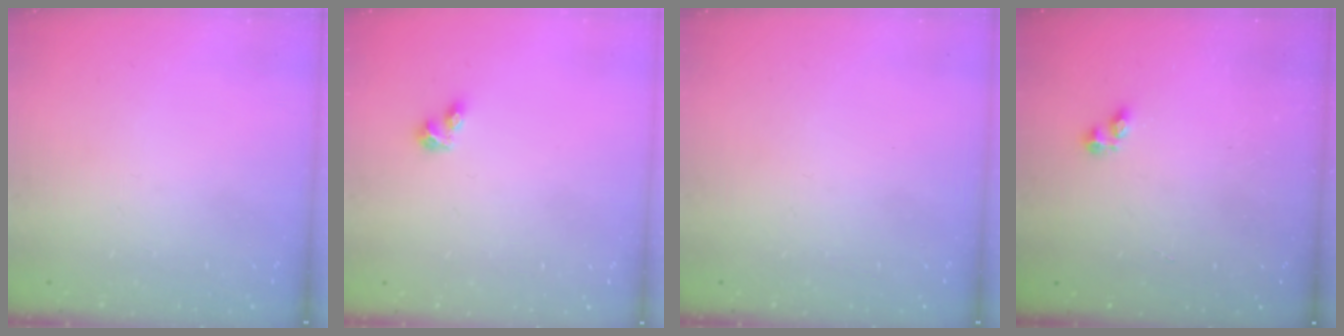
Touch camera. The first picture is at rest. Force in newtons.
{"total": 3.4, "press": 3.3, "slide": 1.0}
{"total": 0.0}
{"total": 3.3, "press": 3.2, "slide": 0.5}